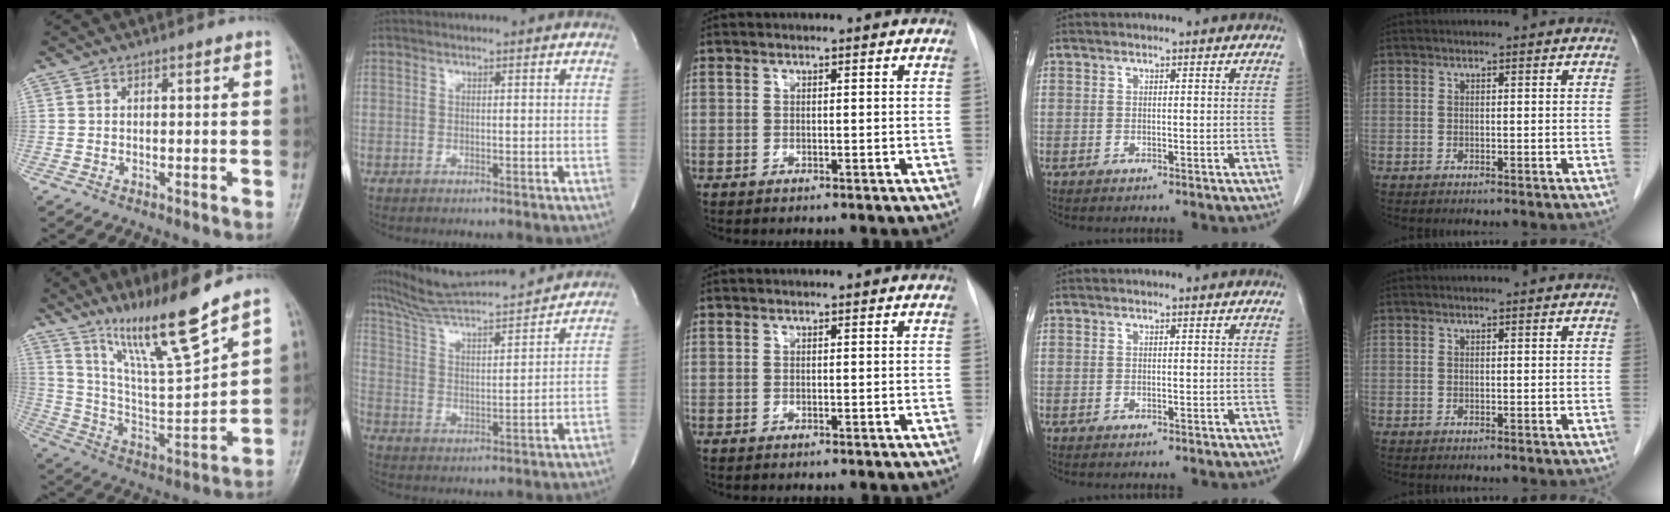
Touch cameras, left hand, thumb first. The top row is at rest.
{"thumb": {"total": 17.3, "force": [12.4, 1.5, 12.0], "torque": [-0.192, -0.073, 0.230]}, "index": {"total": 17.2, "force": [16.3, 0.3, 5.4], "torque": [-0.101, 0.000, 0.255]}}